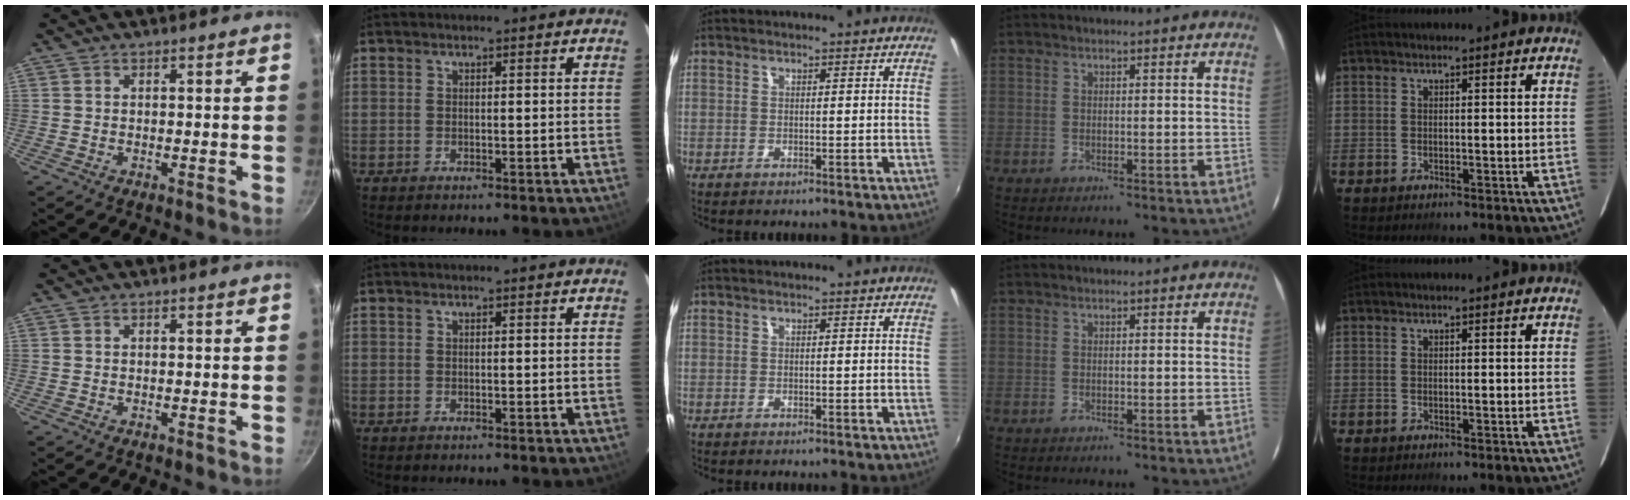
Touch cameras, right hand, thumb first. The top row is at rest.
{}